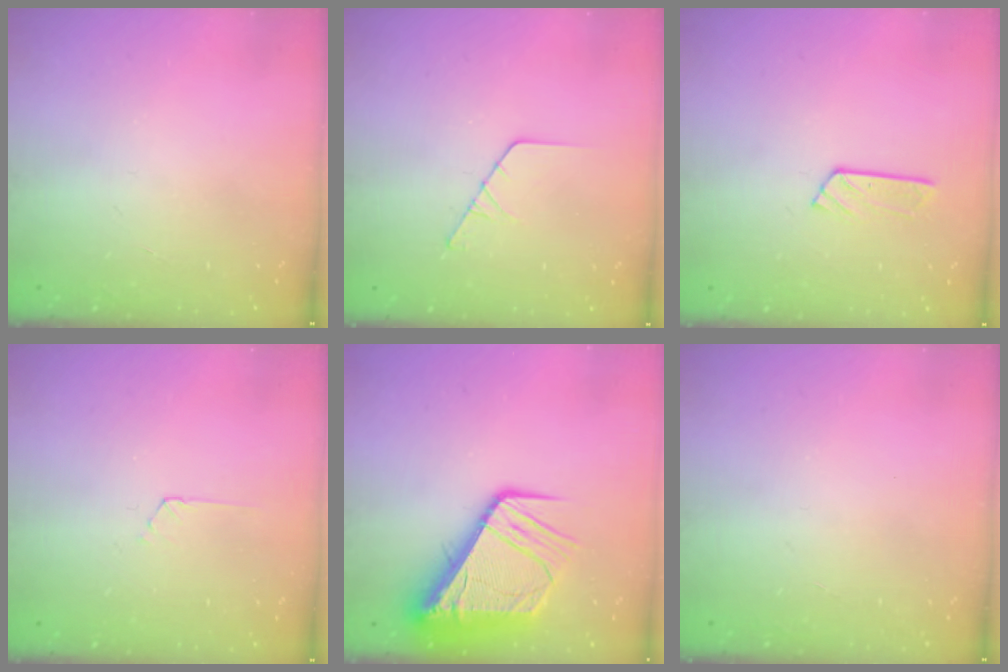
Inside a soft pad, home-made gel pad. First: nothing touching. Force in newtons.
{"total": 2.9, "press": 2.9, "slide": 0.3}
{"total": 3.3, "press": 3.3, "slide": 0.3}
{"total": 2.2, "press": 2.2, "slide": 0.3}
{"total": 15.4, "press": 15.3, "slide": 1.7}
{"total": 0.0}